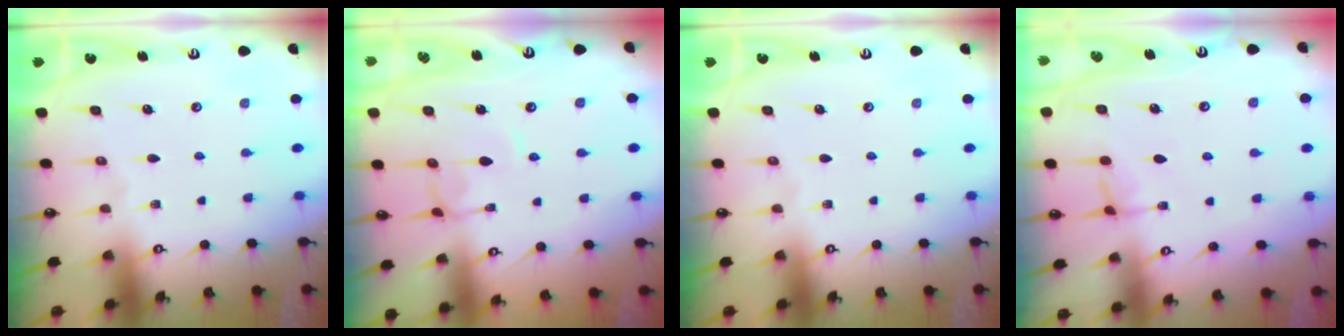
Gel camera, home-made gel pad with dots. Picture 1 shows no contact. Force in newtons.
{"total": 1.5, "press": 1.5, "slide": 0.3}
{"total": 0.0}
{"total": 1.4, "press": 1.3, "slide": 0.4}